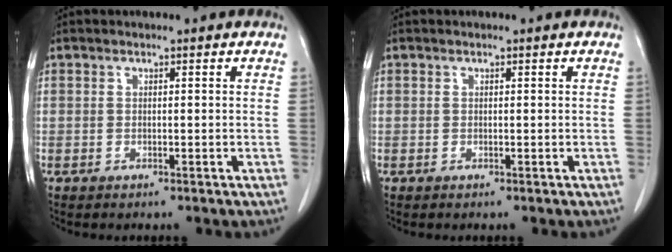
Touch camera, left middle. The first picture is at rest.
{"total": 0.0}